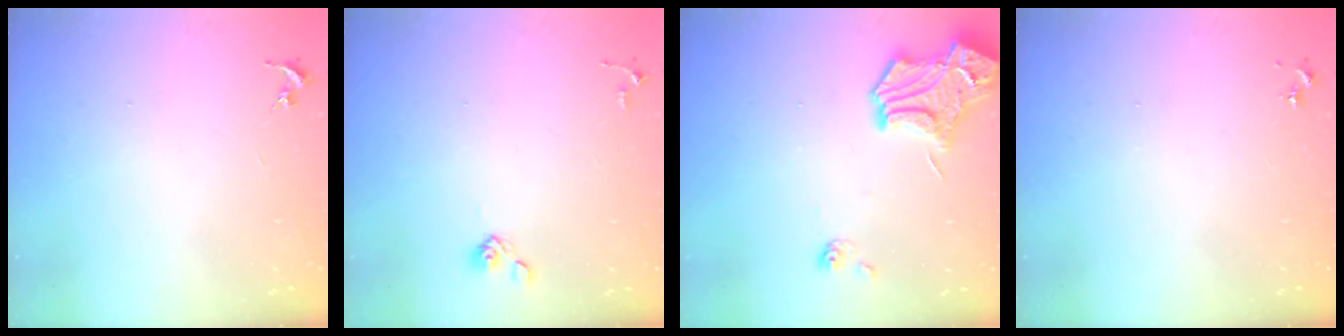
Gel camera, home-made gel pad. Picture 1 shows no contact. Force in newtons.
{"total": 3.9, "press": 3.6, "slide": 1.5}
{"total": 15.5, "press": 15.4, "slide": 1.4}
{"total": 0.0}